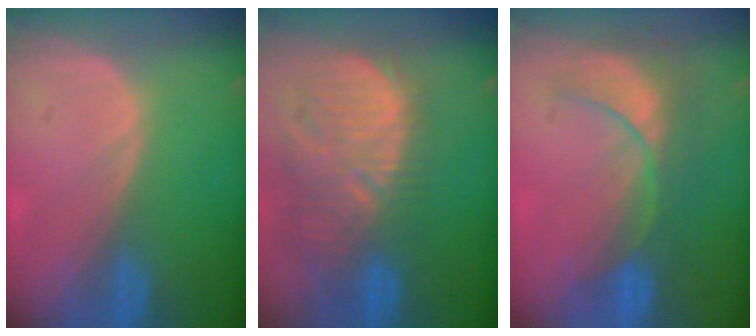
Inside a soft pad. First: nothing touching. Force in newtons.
{"total": 12.8, "press": 11.3, "slide": 6.0}
{"total": 8.4, "press": 7.6, "slide": 3.6}